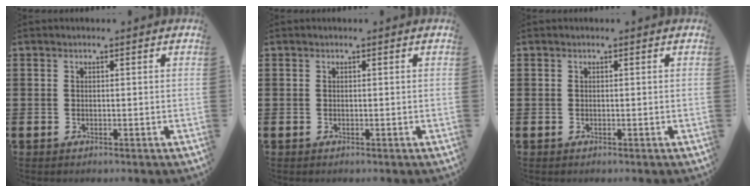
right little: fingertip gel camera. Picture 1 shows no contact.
{"total": 0.0}
{"total": 0.0}